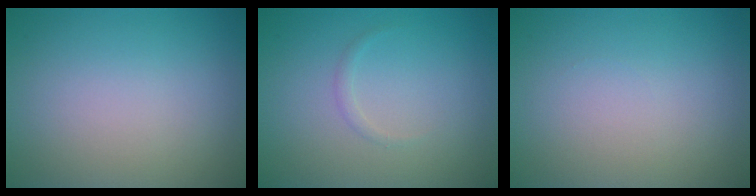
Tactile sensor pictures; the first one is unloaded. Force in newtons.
{"total": 0.6, "press": 0.6, "slide": 0.1}
{"total": 0.0}